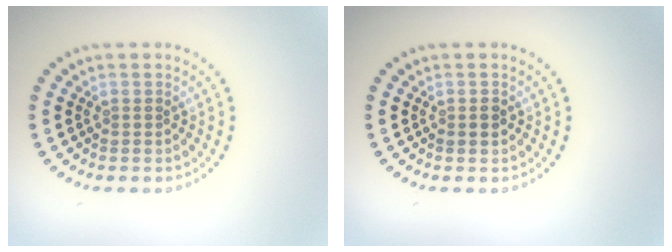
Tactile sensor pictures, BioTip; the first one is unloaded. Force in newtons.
{"total": 1.2, "press": 1.2, "slide": 0.1}